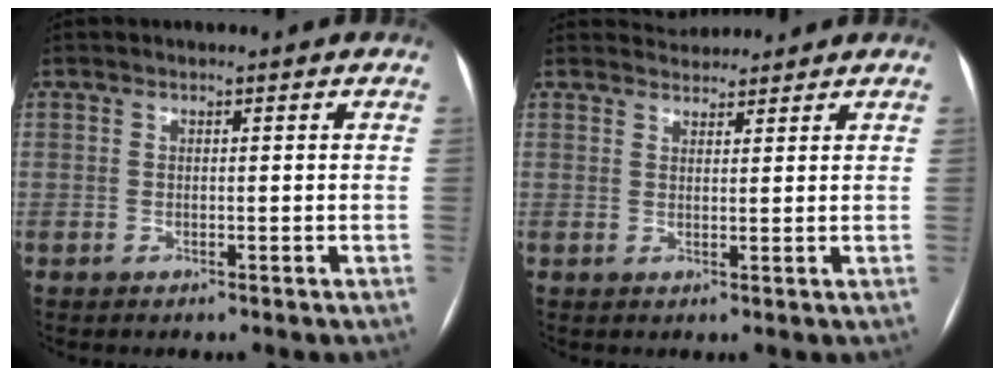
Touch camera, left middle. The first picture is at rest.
{"total": 2.9, "force": [2.8, 0.7, -0.2], "torque": [-0.002, 0.017, 0.046]}